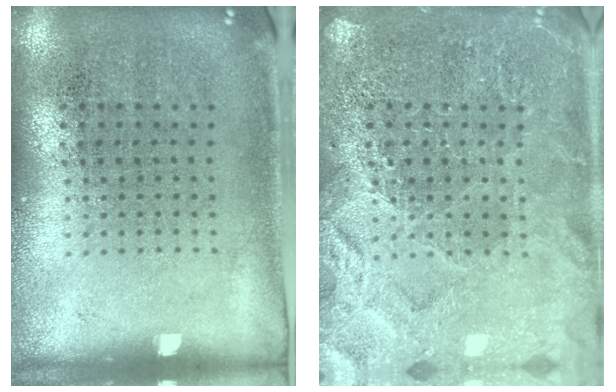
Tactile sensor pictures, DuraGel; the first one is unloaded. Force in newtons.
{"total": 3.5, "press": 3.5, "slide": 0.4}